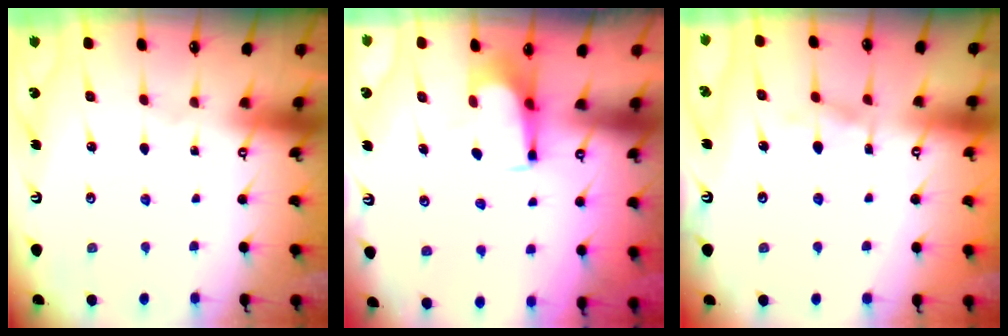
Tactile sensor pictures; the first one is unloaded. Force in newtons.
{"total": 1.9, "press": 1.8, "slide": 0.6}
{"total": 5.9, "press": 5.9, "slide": 0.7}